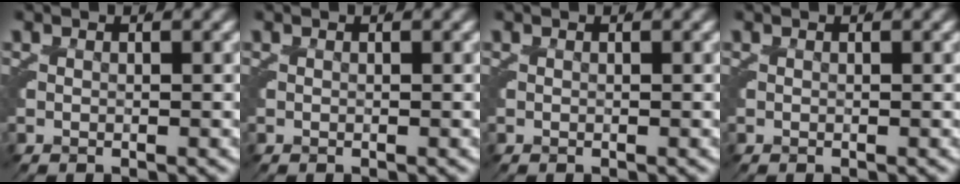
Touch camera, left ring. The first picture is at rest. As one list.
[{"total": 0.0}, {"total": 0.0}, {"total": 0.0}]